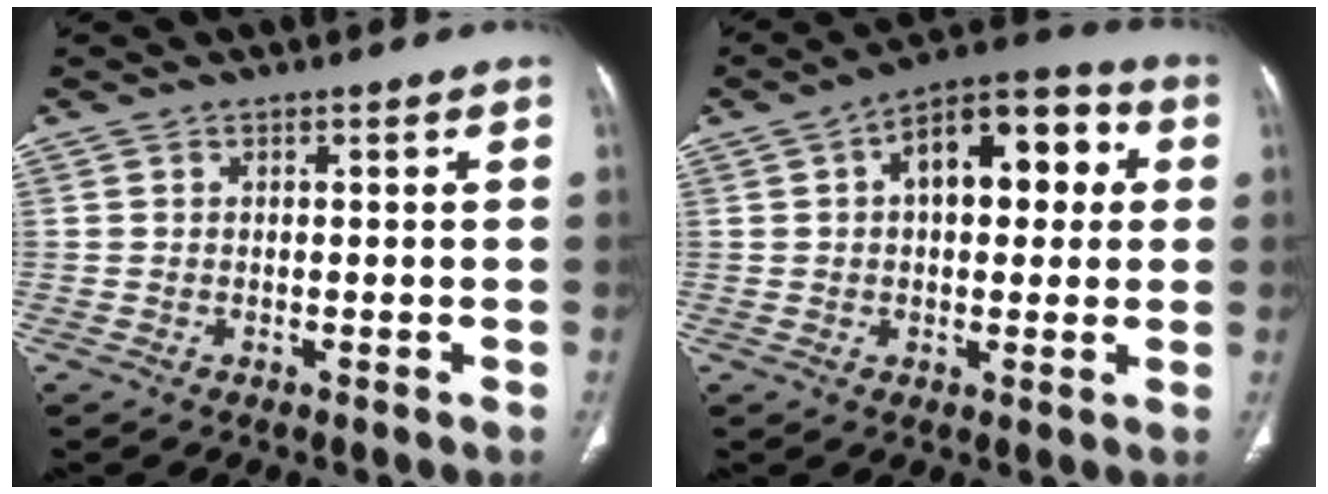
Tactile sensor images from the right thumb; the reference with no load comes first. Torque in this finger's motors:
{"motor_torque": [-0.01, 2.44, 1.11, 0.40, 0.09]}